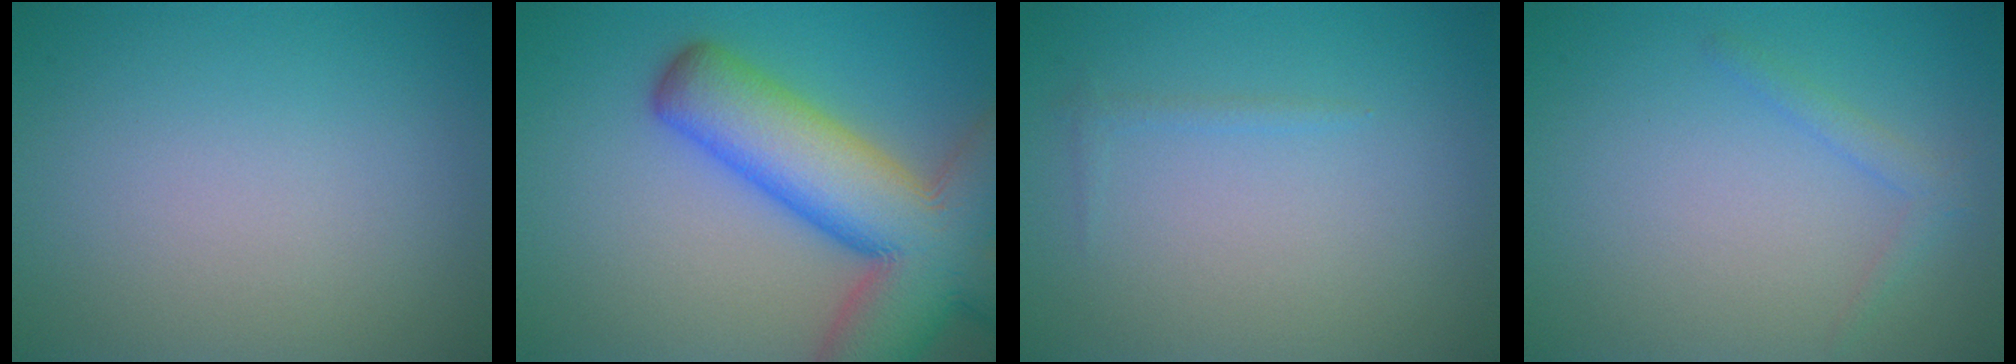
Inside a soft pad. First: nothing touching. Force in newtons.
{"total": 13.4, "press": 13.3, "slide": 0.7}
{"total": 0.6, "press": 0.6, "slide": 0.1}
{"total": 1.3, "press": 1.3, "slide": 0.1}